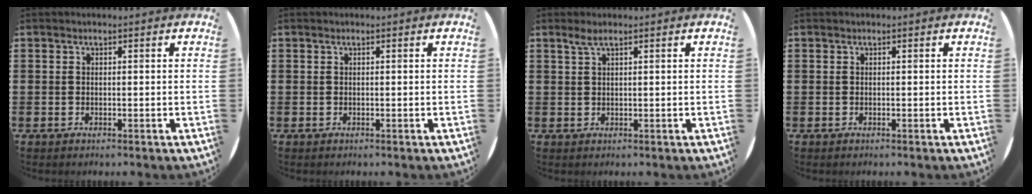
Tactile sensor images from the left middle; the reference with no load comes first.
{"total": 0.0}
{"total": 1.5, "force": [1.1, 0.1, 1.1], "torque": [-0.023, 0.003, 0.018]}
{"total": 0.0}